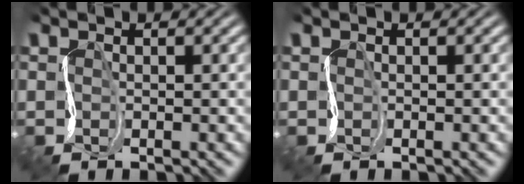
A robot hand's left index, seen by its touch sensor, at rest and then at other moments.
{"total": 0.0}